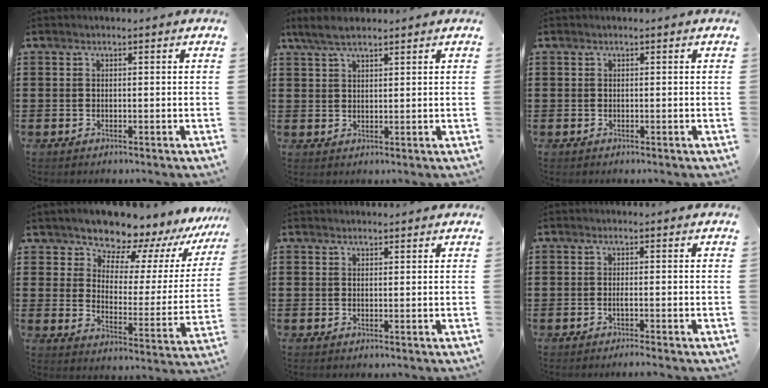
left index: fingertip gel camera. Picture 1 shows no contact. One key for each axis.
{"total": 4.0, "fx": 2.8, "fy": 1.3, "fz": 2.5, "tx": -0.056, "ty": 0.004, "tz": 0.053}
{"total": 0.0}
{"total": 8.5, "fx": 8.1, "fy": 2.6, "fz": 1.0, "tx": -0.043, "ty": -0.073, "tz": 0.143}
{"total": 1.0, "fx": 1.0, "fy": 0.2, "fz": 0.1, "tx": -0.004, "ty": 0.000, "tz": 0.020}
{"total": 1.2, "fx": -0.4, "fy": -0.4, "fz": 1.1, "tx": -0.020, "ty": -0.005, "tz": -0.009}